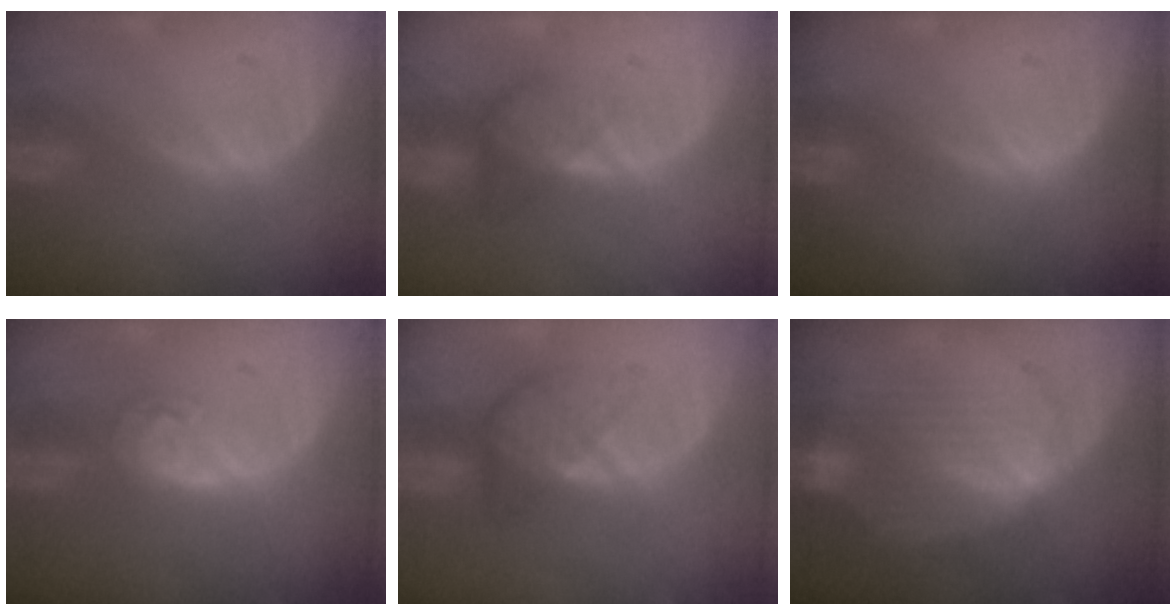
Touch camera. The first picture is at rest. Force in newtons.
{"total": 4.3, "press": 3.7, "slide": 2.1}
{"total": 0.0}
{"total": 4.6, "press": 3.9, "slide": 2.4}
{"total": 4.7, "press": 4.2, "slide": 2.1}
{"total": 8.5, "press": 7.9, "slide": 3.0}